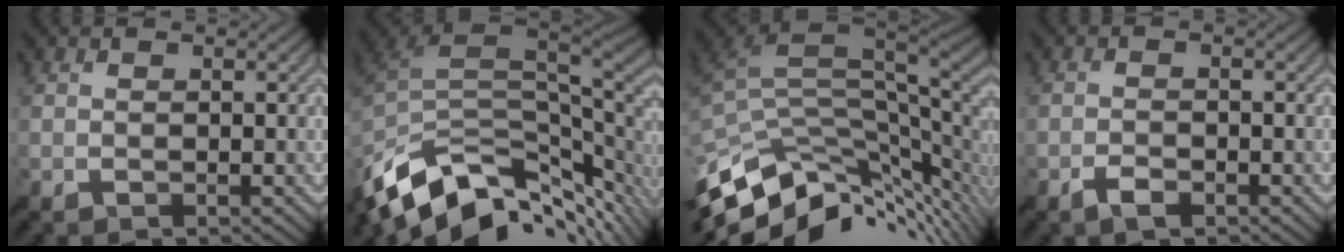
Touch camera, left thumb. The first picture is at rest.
{"total": 13.3, "force": [-5.4, 7.3, 9.6], "torque": [-0.207, -0.031, -0.084]}
{"total": 12.1, "force": [-4.1, 6.5, 9.4], "torque": [-0.198, -0.014, -0.065]}
{"total": 1.7, "force": [-1.3, 0.6, 1.0], "torque": [-0.022, -0.001, -0.026]}